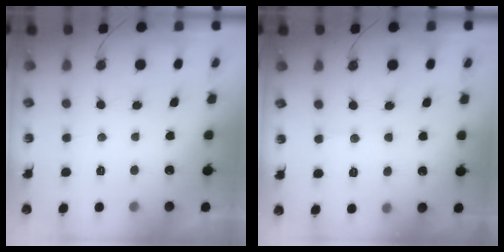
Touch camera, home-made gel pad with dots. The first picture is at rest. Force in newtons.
{"total": 6.2, "press": 6.2, "slide": 0.3}